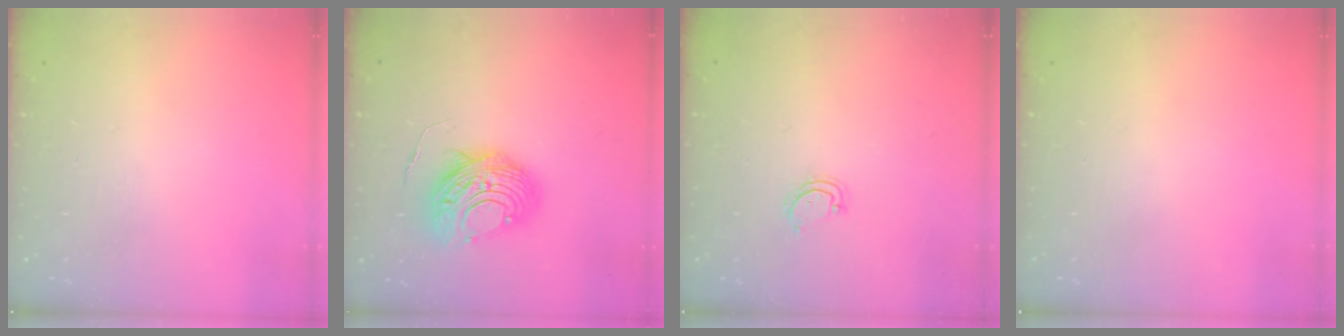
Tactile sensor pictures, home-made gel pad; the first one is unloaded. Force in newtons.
{"total": 11.3, "press": 11.3, "slide": 1.2}
{"total": 2.8, "press": 2.8, "slide": 0.3}
{"total": 0.0}